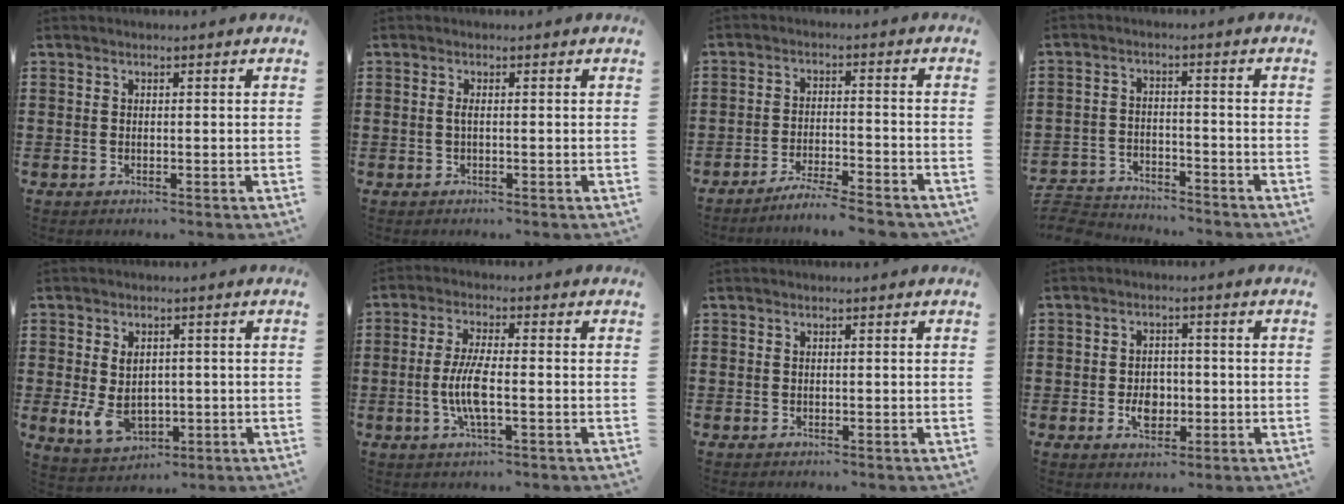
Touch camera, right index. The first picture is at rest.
{"total": 1.0, "force": [-0.1, 0.2, 1.0], "torque": [-0.020, -0.003, -0.002]}
{"total": 4.6, "force": [-4.4, -0.3, 1.4], "torque": [-0.033, -0.007, -0.088]}
{"total": 4.4, "force": [-4.4, 0.5, 0.1], "torque": [-0.021, 0.000, -0.096]}
{"total": 6.0, "force": [-0.6, 4.1, 4.3], "torque": [-0.103, 0.003, -0.013]}
{"total": 6.2, "force": [-1.3, 1.4, 5.9], "torque": [-0.137, -0.012, -0.034]}
{"total": 0.0}
{"total": 4.3, "force": [-1.0, 3.1, 2.8], "torque": [-0.049, 0.001, -0.020]}